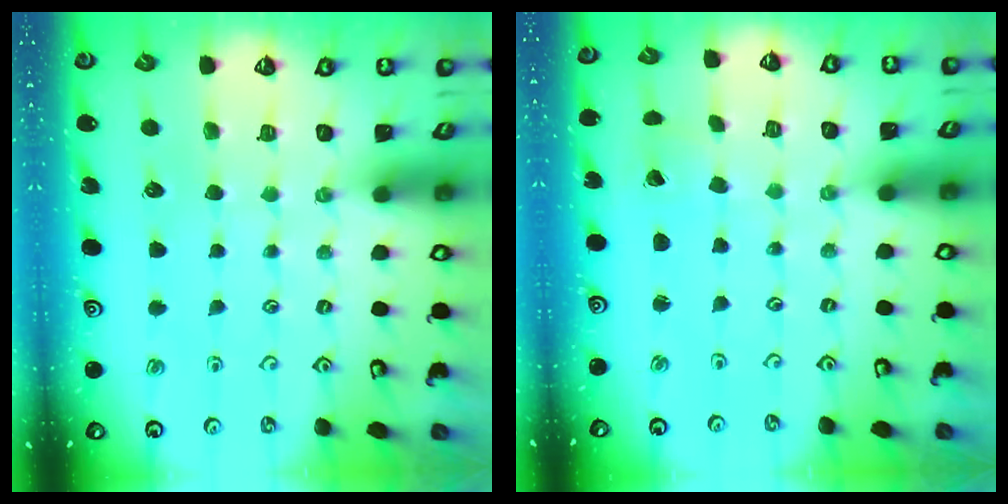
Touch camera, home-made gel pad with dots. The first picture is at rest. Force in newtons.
{"total": 1.5, "press": 1.5, "slide": 0.0}